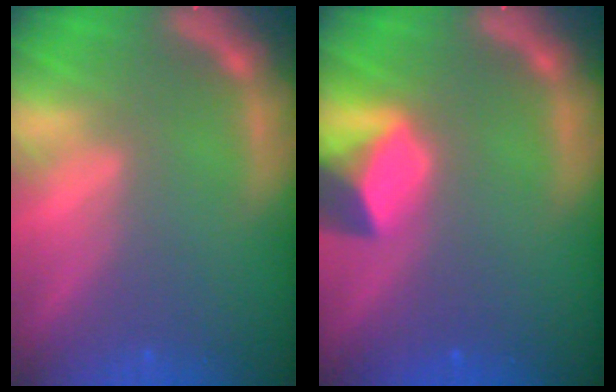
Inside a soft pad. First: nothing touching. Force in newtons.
{"total": 4.4}